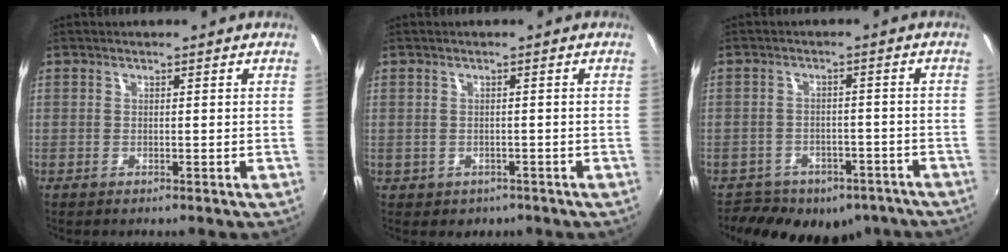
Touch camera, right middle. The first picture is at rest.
{"total": 1.9, "force": [-0.6, 1.7, 0.5], "torque": [-0.014, -0.004, -0.001]}
{"total": 14.9, "force": [-10.8, 8.3, 5.9], "torque": [-0.130, 0.003, -0.131]}